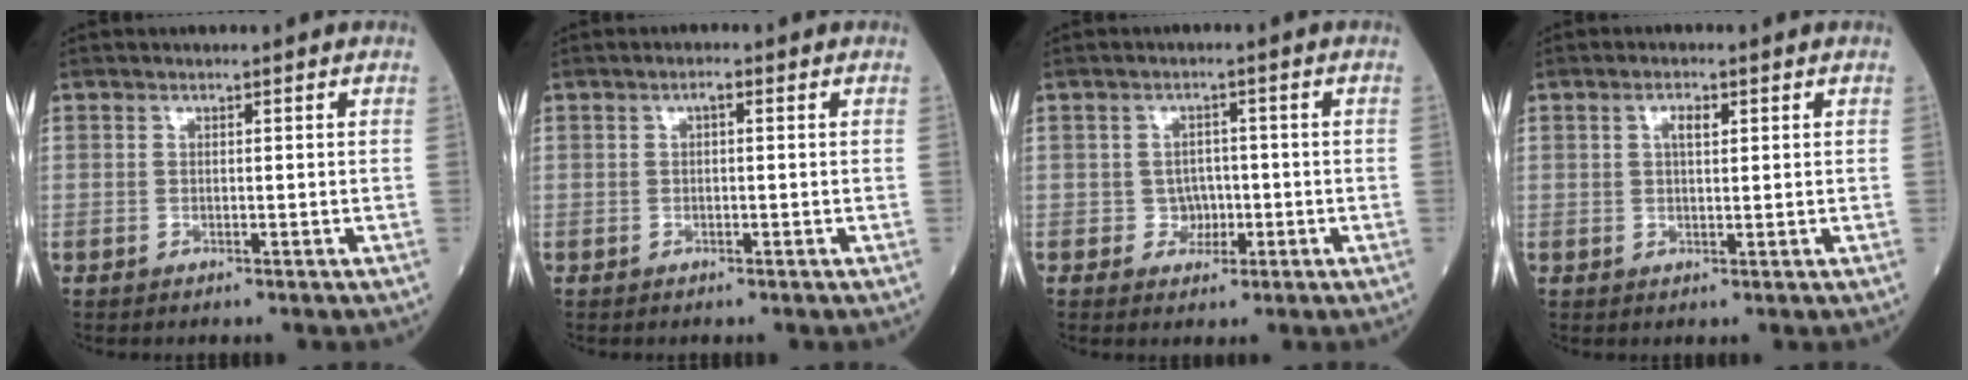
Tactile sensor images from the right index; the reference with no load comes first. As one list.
[{"total": 1.0, "force": [0.3, 0.2, 1.0], "torque": [-0.015, 0.004, 0.003]}, {"total": 2.8, "force": [-0.5, 2.6, 0.8], "torque": [-0.003, 0.008, -0.003]}, {"total": 2.3, "force": [0.9, 0.7, 2.0], "torque": [-0.038, 0.001, 0.016]}]